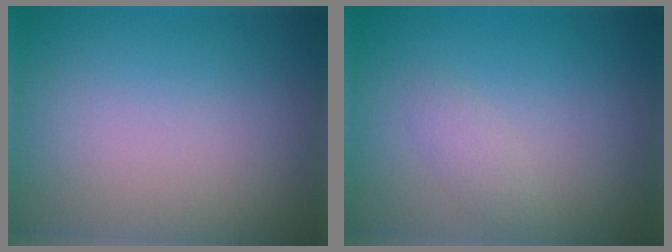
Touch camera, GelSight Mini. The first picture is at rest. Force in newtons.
{"total": 1.1, "press": 1.1, "slide": 0.0}